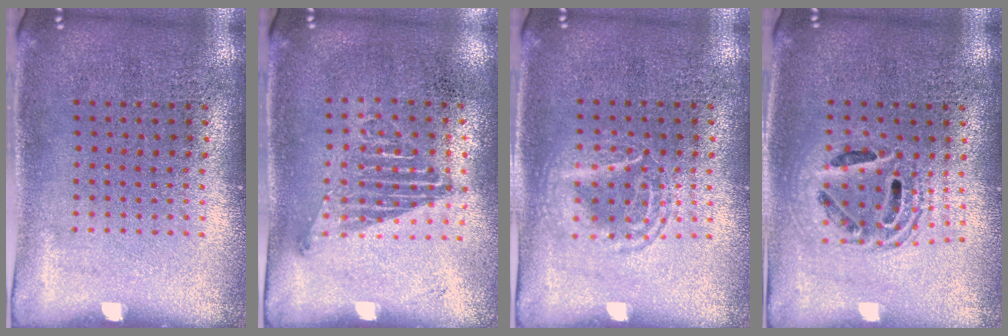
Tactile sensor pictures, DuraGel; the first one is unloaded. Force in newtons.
{"total": 1.1, "press": 1.0, "slide": 0.6}
{"total": 1.2, "press": 1.1, "slide": 0.2}
{"total": 1.6, "press": 1.4, "slide": 0.8}